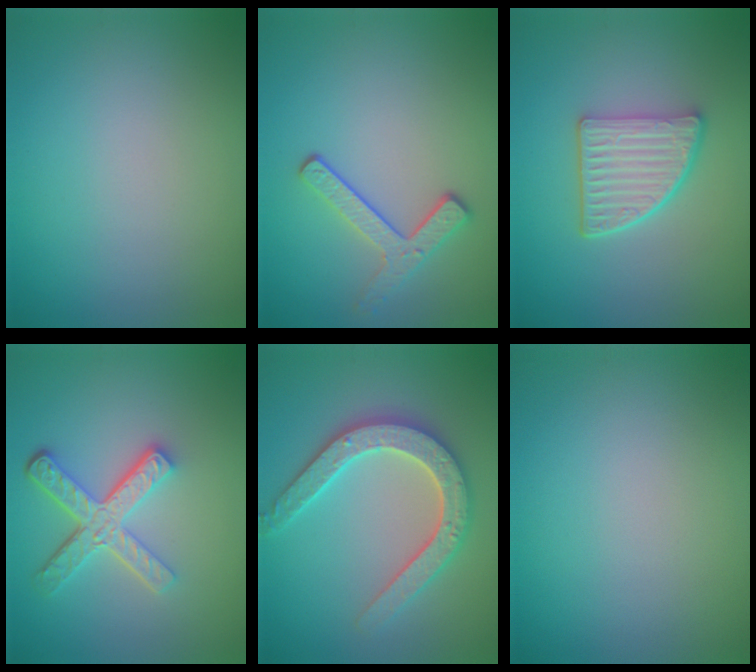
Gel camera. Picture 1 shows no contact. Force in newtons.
{"total": 2.7, "press": 2.3, "slide": 1.3}
{"total": 4.6, "press": 3.7, "slide": 2.7}
{"total": 4.9, "press": 3.6, "slide": 3.3}
{"total": 5.3, "press": 5.2, "slide": 0.9}
{"total": 0.0}